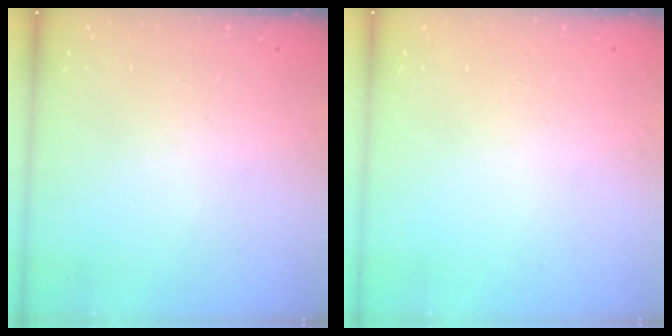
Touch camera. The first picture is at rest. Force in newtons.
{"total": 0.0}